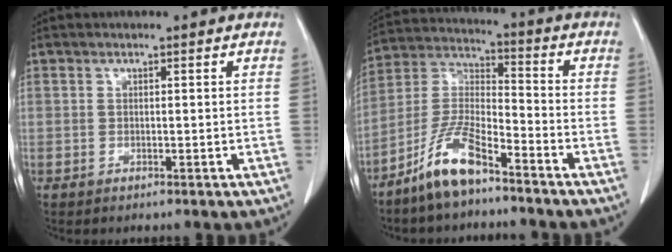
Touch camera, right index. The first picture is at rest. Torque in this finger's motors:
{"motor_torque": [0.53, -0.49, 0.33, 0.12]}